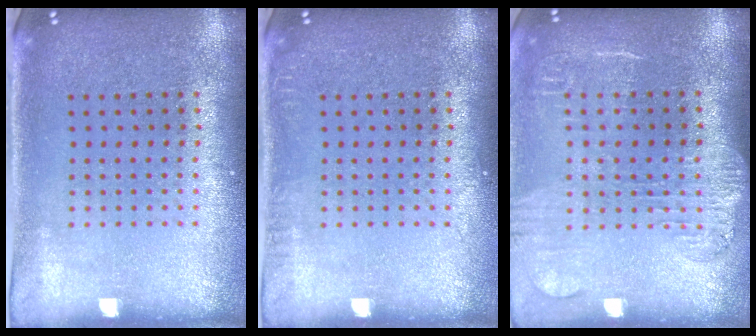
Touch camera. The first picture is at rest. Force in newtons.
{"total": 0.7, "press": 0.7, "slide": 0.1}
{"total": 1.8, "press": 1.5, "slide": 1.0}